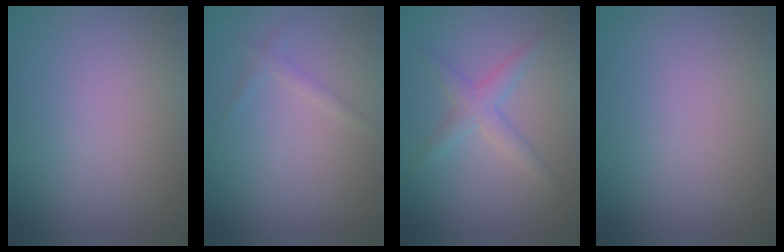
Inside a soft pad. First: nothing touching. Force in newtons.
{"total": 0.9, "press": 0.9, "slide": 0.1}
{"total": 2.2, "press": 2.2, "slide": 0.1}
{"total": 0.0}